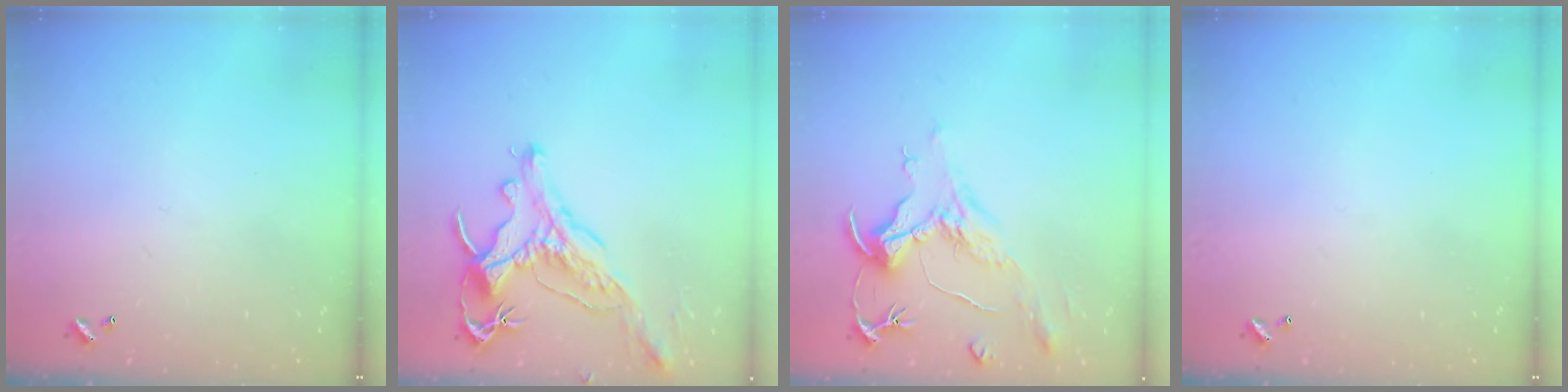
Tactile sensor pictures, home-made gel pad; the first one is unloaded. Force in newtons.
{"total": 1.2, "press": 0.9, "slide": 0.9}
{"total": 2.2, "press": 1.7, "slide": 1.3}
{"total": 0.0}